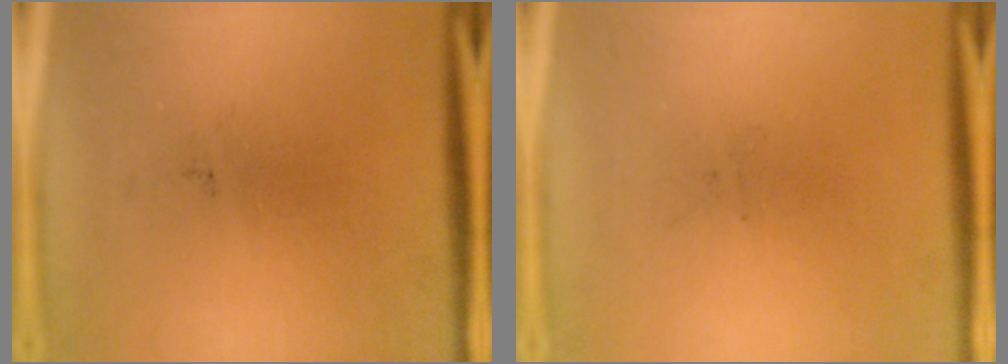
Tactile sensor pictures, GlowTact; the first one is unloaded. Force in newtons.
{"total": 0.0}